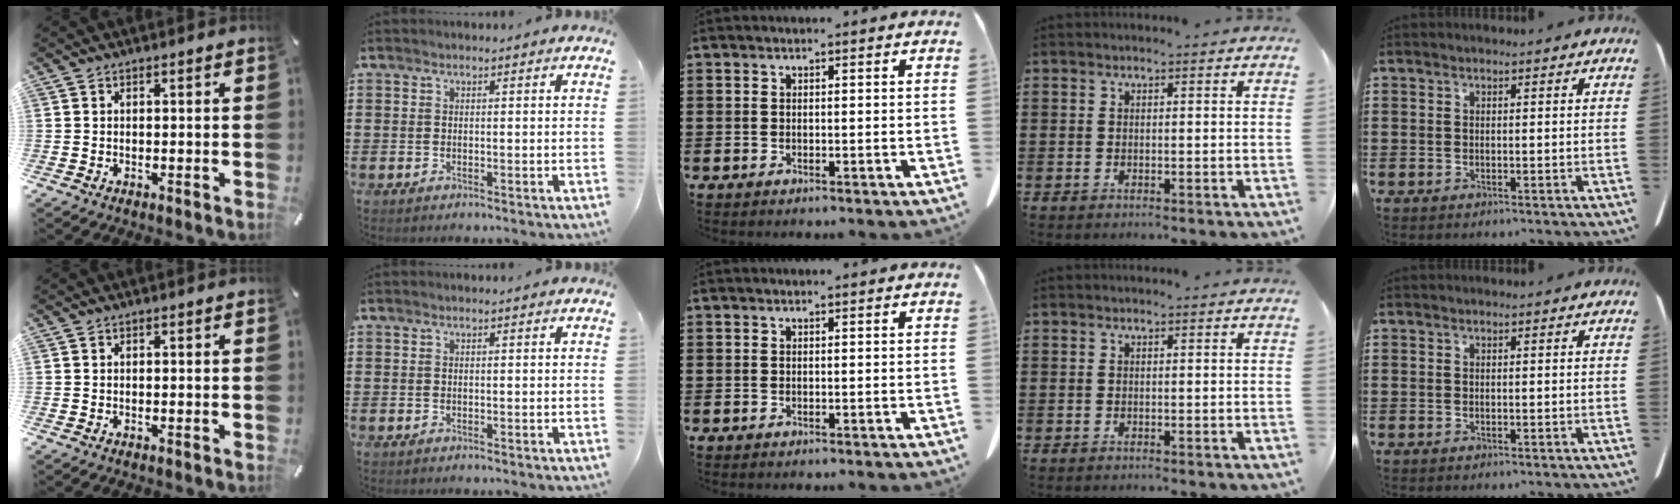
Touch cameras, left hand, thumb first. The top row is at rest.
{}